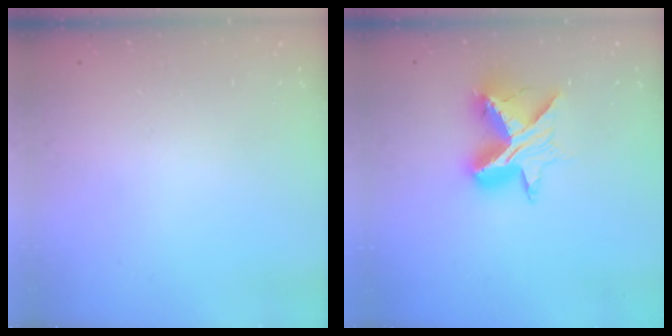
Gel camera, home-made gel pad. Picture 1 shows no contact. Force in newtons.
{"total": 13.0, "press": 13.0, "slide": 0.9}